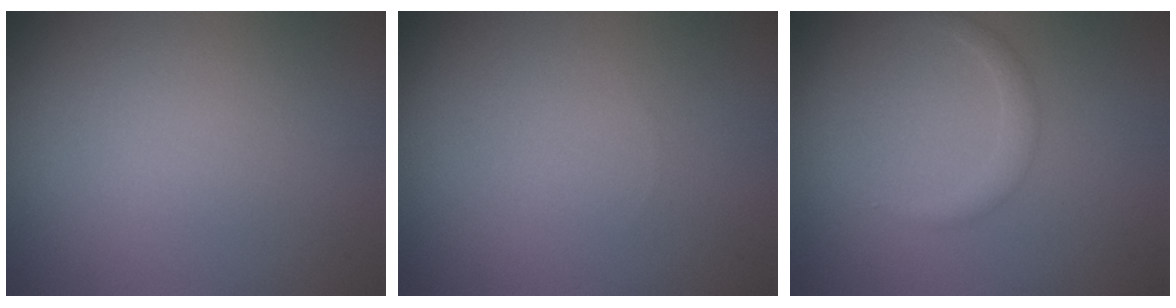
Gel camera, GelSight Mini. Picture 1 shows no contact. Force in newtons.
{"total": 0.0}
{"total": 1.4, "press": 1.4, "slide": 0.1}